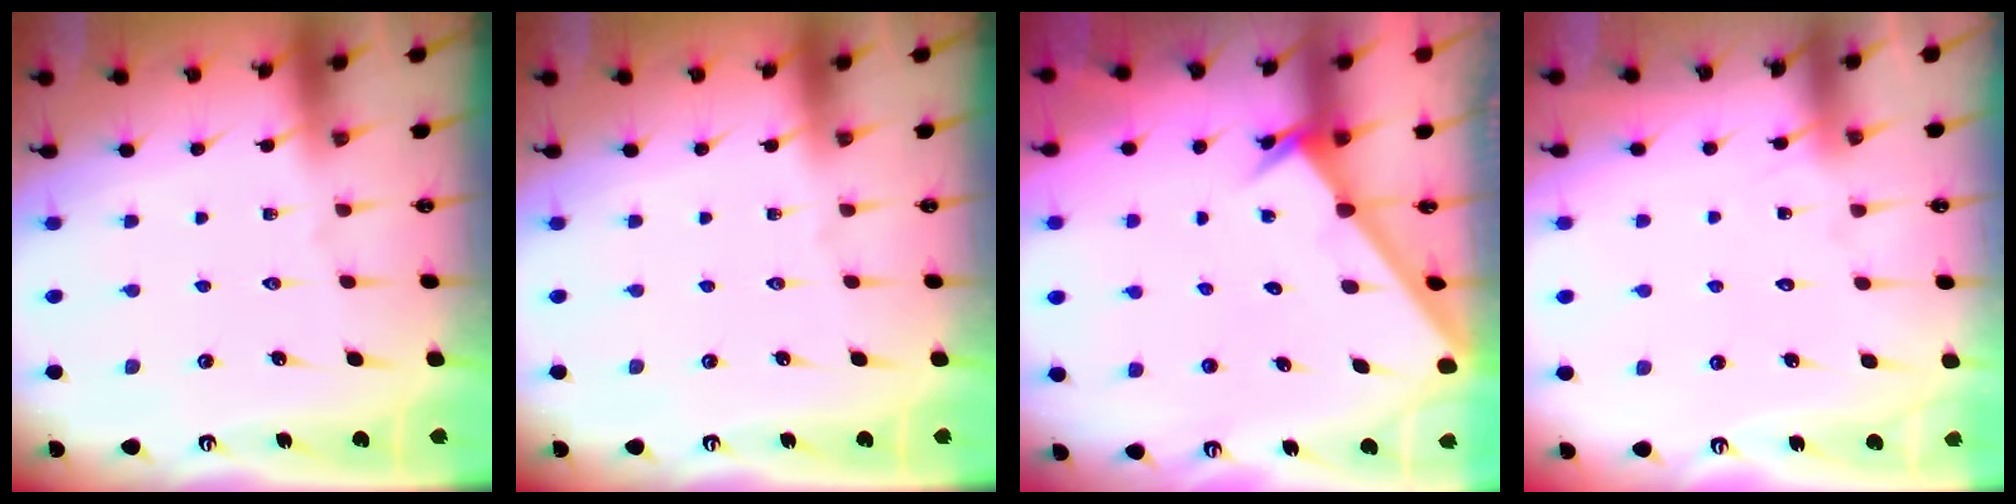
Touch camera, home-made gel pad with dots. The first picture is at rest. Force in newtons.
{"total": 0.0}
{"total": 2.6, "press": 2.6, "slide": 0.1}
{"total": 6.5, "press": 6.5, "slide": 0.5}